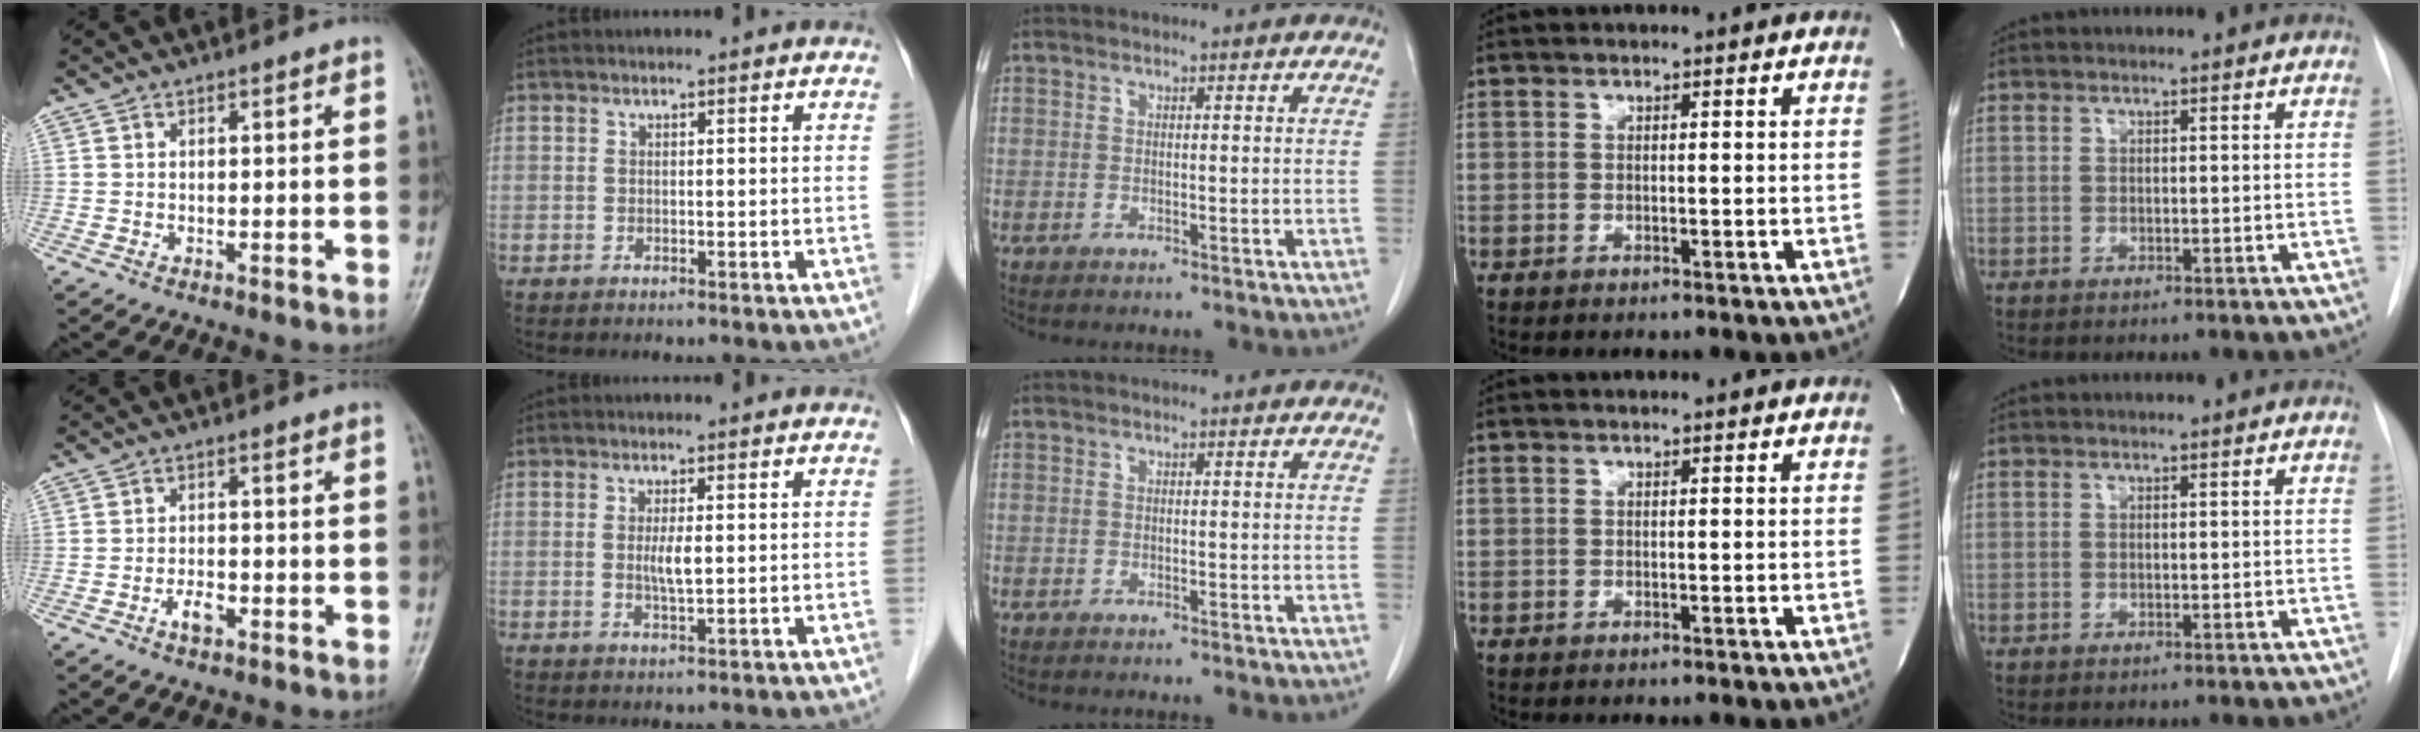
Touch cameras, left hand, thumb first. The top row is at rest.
{"thumb": {"total": 2.9, "force": [-1.5, 1.4, 2.1], "torque": [-0.036, 0.010, -0.026]}, "index": {"total": 2.6, "force": [0.2, 0.4, 2.6], "torque": [-0.052, -0.003, 0.005]}}